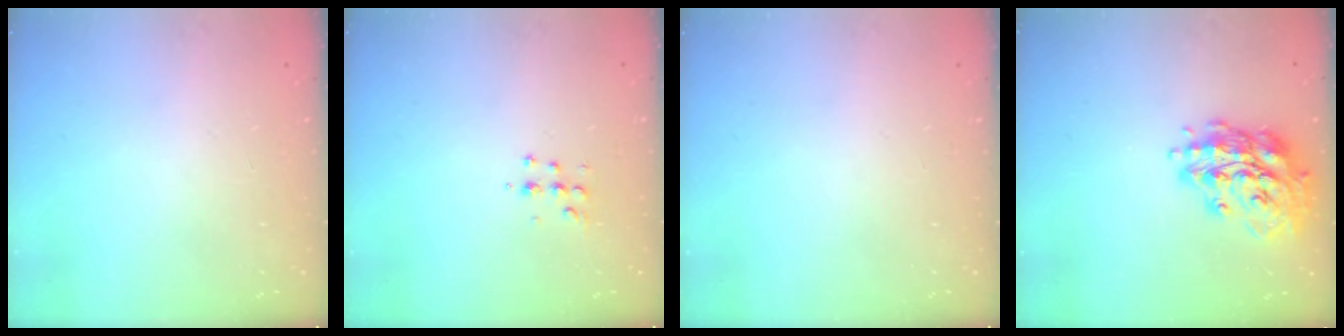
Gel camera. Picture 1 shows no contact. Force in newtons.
{"total": 5.4, "press": 5.3, "slide": 0.7}
{"total": 0.0}
{"total": 16.1, "press": 15.9, "slide": 2.1}